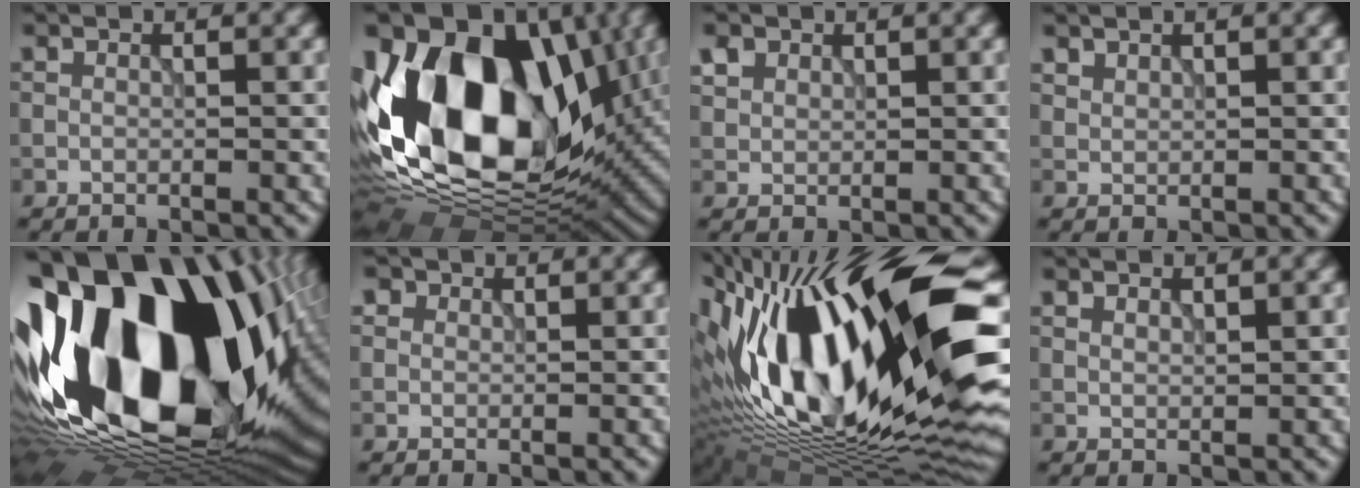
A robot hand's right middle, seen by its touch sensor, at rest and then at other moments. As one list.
[{"total": 18.4, "force": [2.3, 12.3, 13.6], "torque": [-0.247, 0.018, 0.023]}, {"total": 1.5, "force": [1.0, 1.1, 0.4], "torque": [-0.016, 0.005, 0.025]}, {"total": 0.8, "force": [0.8, 0.2, 0.1], "torque": [-0.008, 0.000, 0.020]}, {"total": 22.8, "force": [0.5, 13.6, 18.3], "torque": [-0.343, -0.043, 0.020]}, {"total": 1.3, "force": [0.8, 1.0, 0.2], "torque": [-0.008, -0.003, 0.015]}, {"total": 18.9, "force": [1.5, 6.8, 17.6], "torque": [-0.311, 0.002, 0.013]}, {"total": 0.5, "force": [0.4, 0.1, 0.3], "torque": [-0.009, 0.000, 0.011]}]